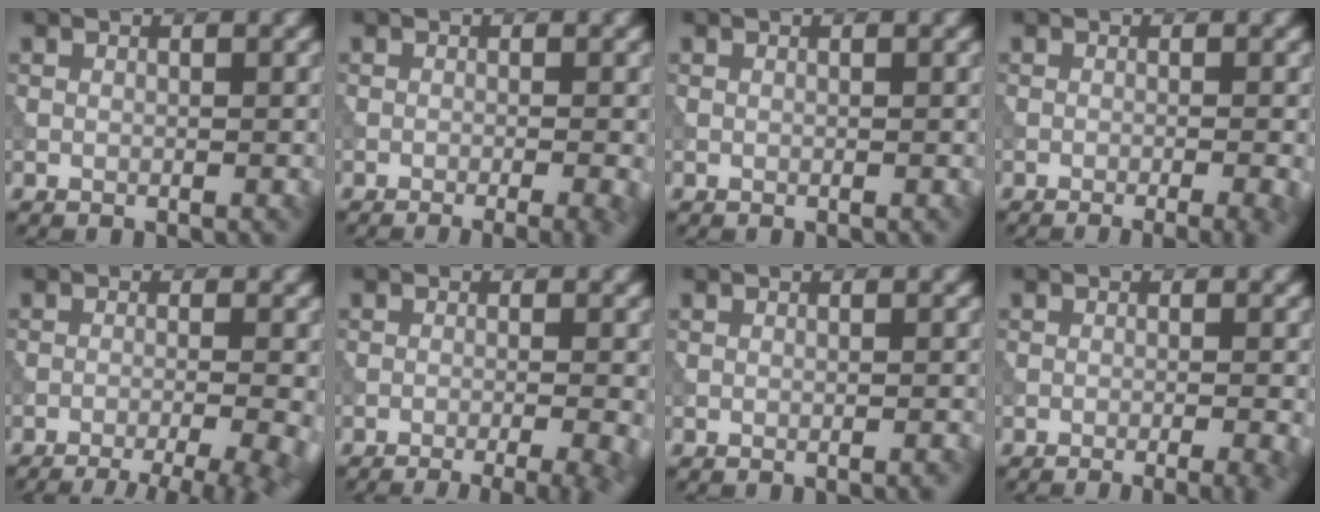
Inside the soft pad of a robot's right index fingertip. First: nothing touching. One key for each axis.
{"total": 5.8, "fx": -3.2, "fy": 2.2, "fz": 4.3, "tx": -0.029, "ty": 0.001, "tz": -0.028}
{"total": 0.0}
{"total": 5.6, "fx": -3.1, "fy": 2.1, "fz": 4.1, "tx": -0.027, "ty": 0.002, "tz": -0.028}
{"total": 9.6, "fx": -6.9, "fy": 3.2, "fz": 6.0, "tx": -0.061, "ty": -0.010, "tz": -0.064}
{"total": 8.7, "fx": -5.8, "fy": 3.1, "fz": 5.7, "tx": -0.041, "ty": -0.002, "tz": -0.052}
{"total": 0.7, "fx": -0.3, "fy": 0.2, "fz": 0.6, "tx": -0.002, "ty": 0.004, "tz": -0.006}
{"total": 5.3, "fx": -3.4, "fy": 1.9, "fz": 3.7, "tx": -0.024, "ty": 0.003, "tz": -0.031}